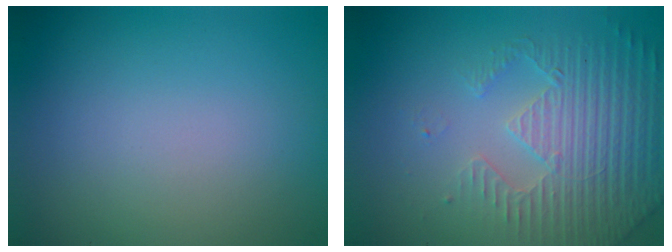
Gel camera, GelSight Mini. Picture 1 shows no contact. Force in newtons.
{"total": 4.8, "press": 3.9, "slide": 2.8}